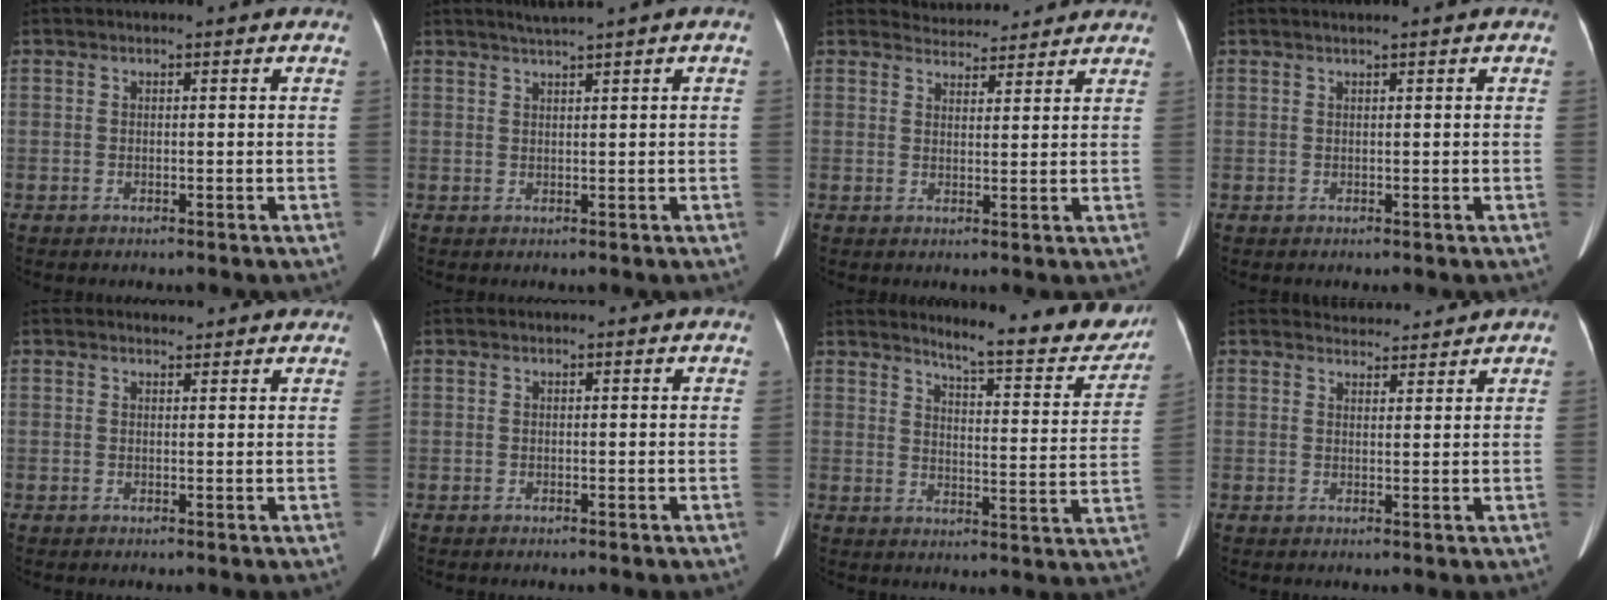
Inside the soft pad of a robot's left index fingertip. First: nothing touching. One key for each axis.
{"total": 2.5, "fx": 1.8, "fy": -0.6, "fz": 1.6, "tx": -0.033, "ty": 0.008, "tz": 0.038}
{"total": 5.7, "fx": 5.6, "fy": 1.3, "fz": 0.1, "tx": -0.002, "ty": 0.019, "tz": 0.073}
{"total": 0.9, "fx": 0.6, "fy": -0.3, "fz": 0.6, "tx": -0.019, "ty": 0.001, "tz": 0.018}
{"total": 2.7, "fx": 2.6, "fy": 0.8, "fz": 0.4, "tx": -0.010, "ty": 0.008, "tz": 0.026}
{"total": 0.0}
{"total": 14.8, "fx": 13.4, "fy": 1.7, "fz": 6.0, "tx": -0.074, "ty": -0.045, "tz": 0.160}
{"total": 3.0, "fx": 2.9, "fy": 0.1, "fz": -0.6, "tx": -0.002, "ty": 0.009, "tz": 0.048}